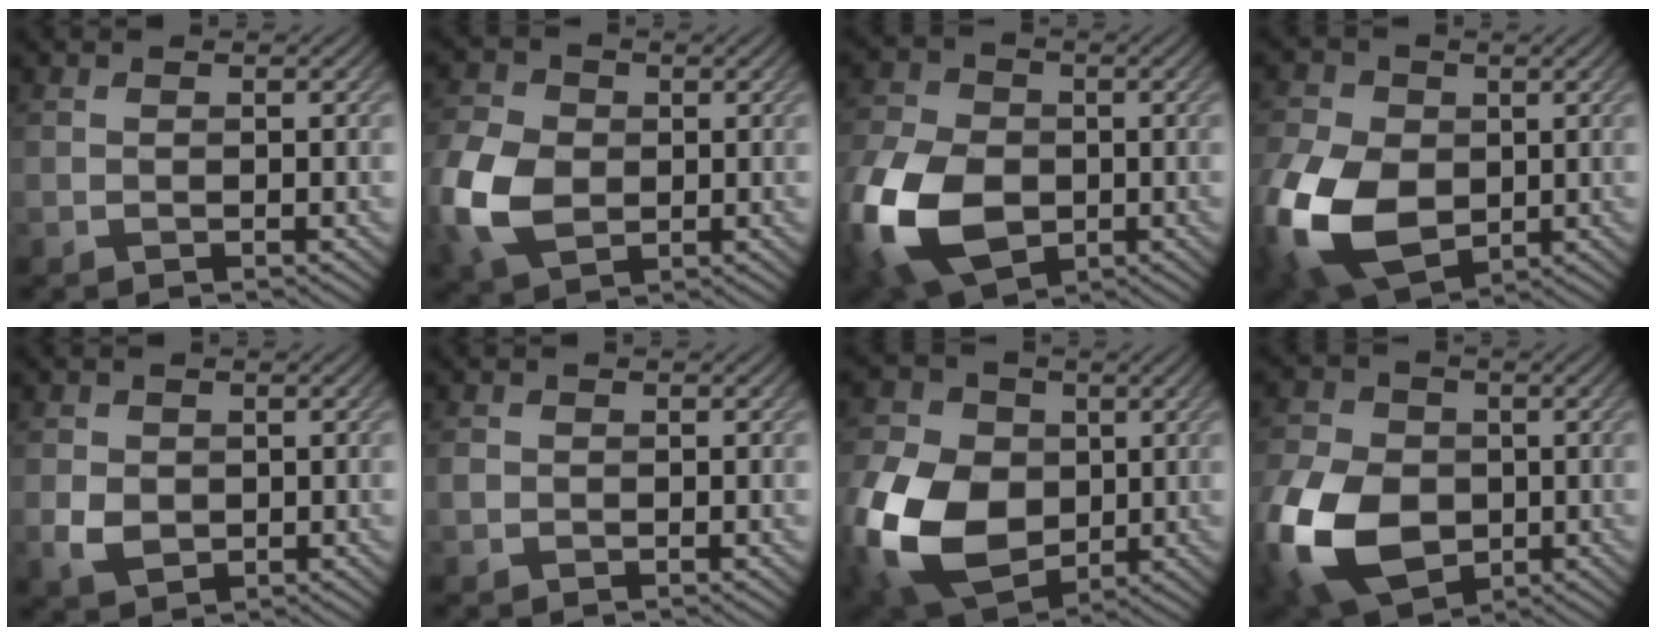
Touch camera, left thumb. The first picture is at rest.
{"total": 9.9, "force": [-1.3, 7.4, 6.5], "torque": [-0.190, -0.009, -0.035]}
{"total": 15.4, "force": [-4.3, 10.5, 10.4], "torque": [-0.278, -0.036, -0.083]}
{"total": 14.8, "force": [-2.8, 10.3, 10.3], "torque": [-0.270, -0.018, -0.059]}
{"total": 3.2, "force": [-0.2, 2.7, 1.7], "torque": [-0.038, -0.005, -0.004]}
{"total": 1.0, "force": [-0.2, 0.9, 0.4], "torque": [-0.008, -0.003, -0.007]}
{"total": 16.2, "force": [-2.5, 12.0, 10.6], "torque": [-0.283, -0.016, -0.050]}
{"total": 15.6, "force": [-4.2, 11.0, 10.3], "torque": [-0.273, -0.029, -0.088]}